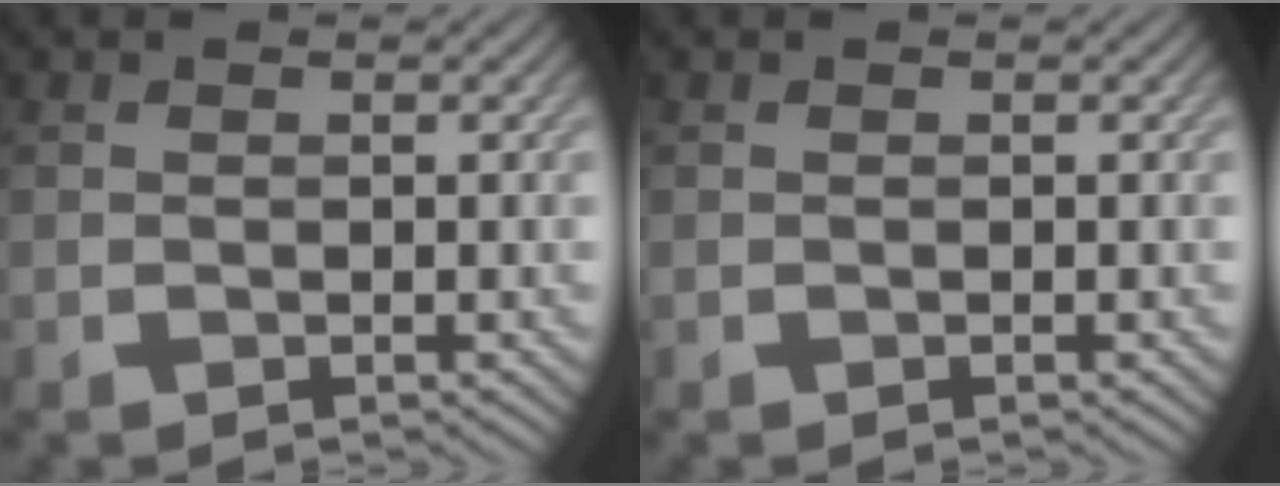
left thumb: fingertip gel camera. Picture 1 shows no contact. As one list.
[{"total": 0.0}]